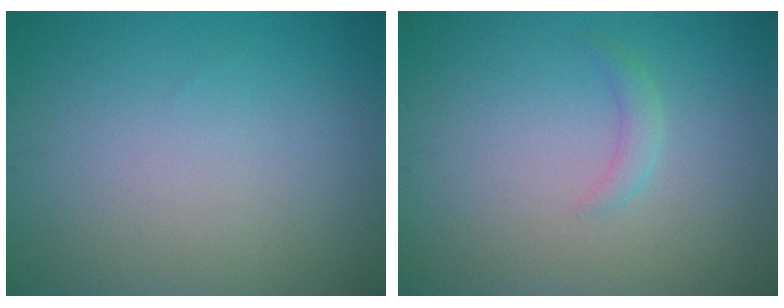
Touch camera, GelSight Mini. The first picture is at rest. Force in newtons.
{"total": 1.1, "press": 1.1, "slide": 0.1}